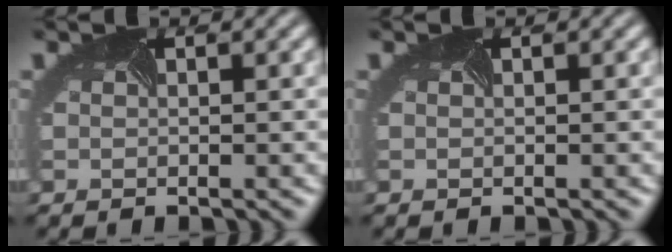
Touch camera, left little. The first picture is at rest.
{"total": 0.0}